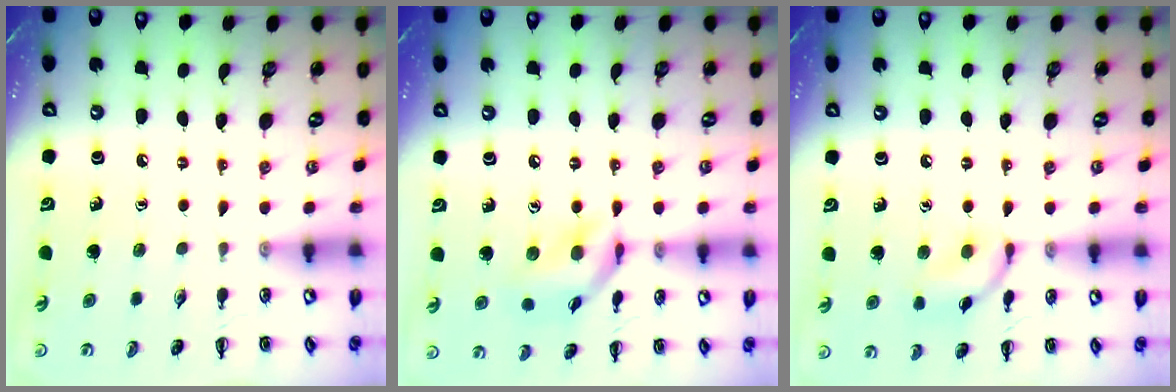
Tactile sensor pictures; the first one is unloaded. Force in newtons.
{"total": 11.9, "press": 11.8, "slide": 1.4}
{"total": 9.2, "press": 9.2, "slide": 0.3}